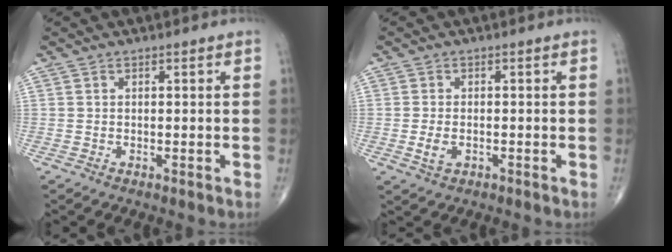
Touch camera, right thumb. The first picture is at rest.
{"total": 2.7, "force": [-0.6, 1.6, 2.1], "torque": [-0.041, 0.000, -0.009]}